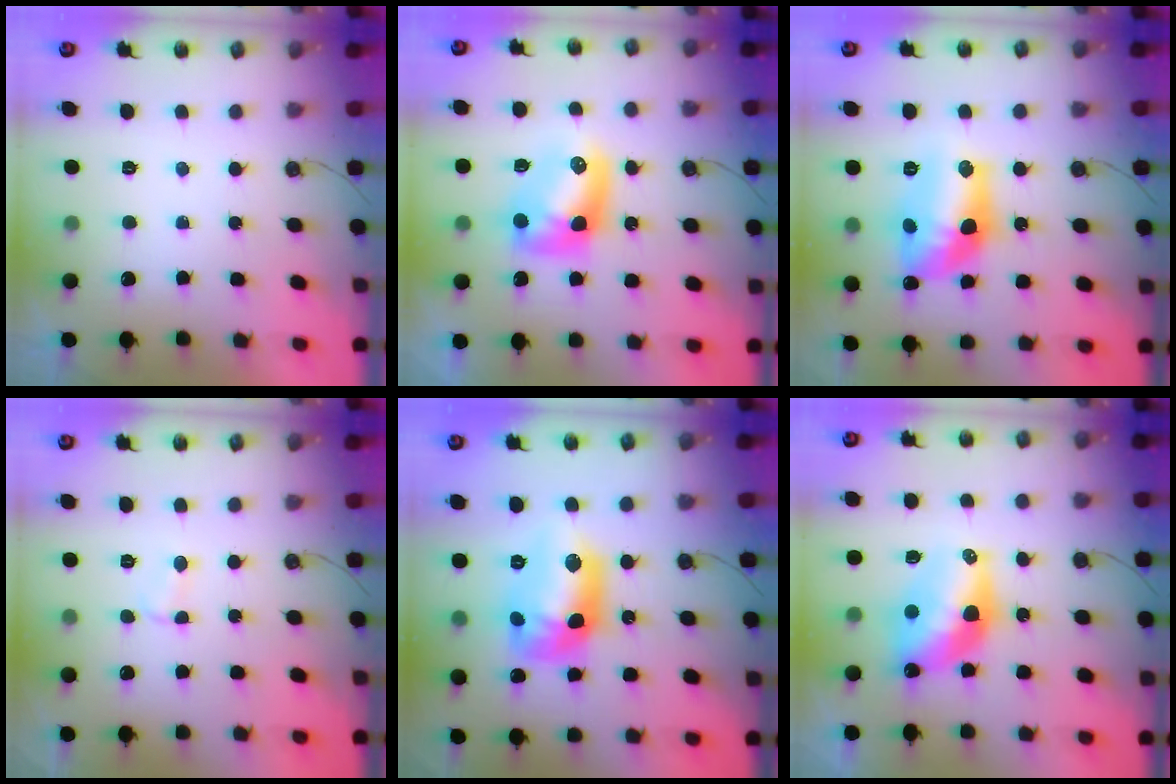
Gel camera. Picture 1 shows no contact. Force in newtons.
{"total": 10.9, "press": 10.9, "slide": 0.7}
{"total": 17.5, "press": 17.1, "slide": 3.8}
{"total": 2.1, "press": 2.1, "slide": 0.2}
{"total": 14.6, "press": 14.6, "slide": 1.3}
{"total": 12.7, "press": 12.7, "slide": 0.8}